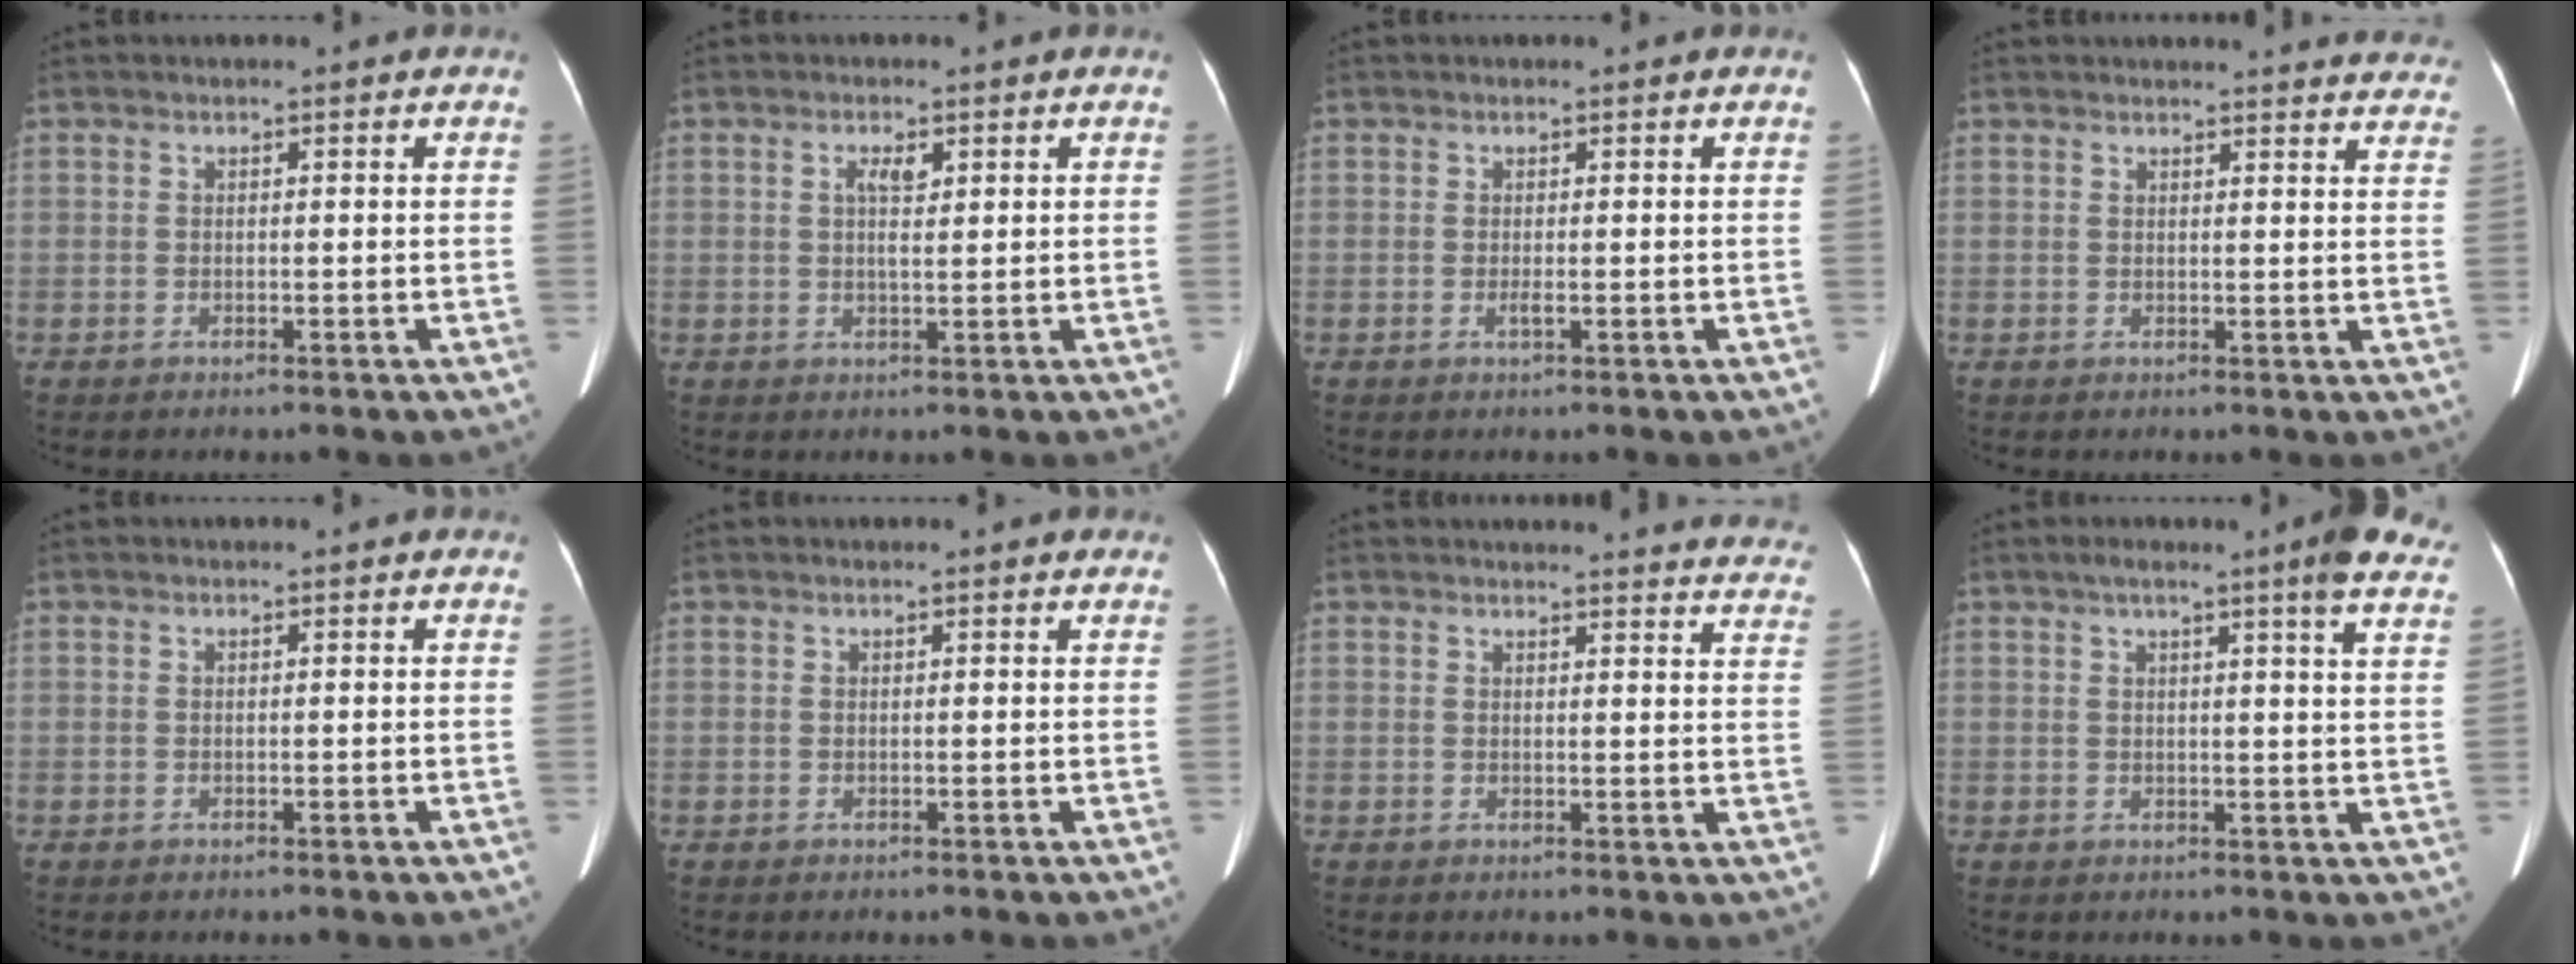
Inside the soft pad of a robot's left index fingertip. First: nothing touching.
{"total": 2.4, "force": [0.9, 0.7, 2.1], "torque": [-0.042, 0.005, 0.015]}
{"total": 0.8, "force": [-0.4, 0.0, 0.7], "torque": [-0.015, -0.006, -0.003]}
{"total": 16.9, "force": [16.4, 2.7, 3.2], "torque": [-0.015, -0.045, 0.163]}
{"total": 0.0}
{"total": 1.5, "force": [1.4, 0.4, 0.5], "torque": [-0.012, 0.007, 0.011]}
{"total": 21.5, "force": [20.9, 3.1, 3.8], "torque": [-0.029, -0.079, 0.214]}
{"total": 10.6, "force": [7.8, 0.1, 7.1], "torque": [-0.084, 0.003, 0.077]}